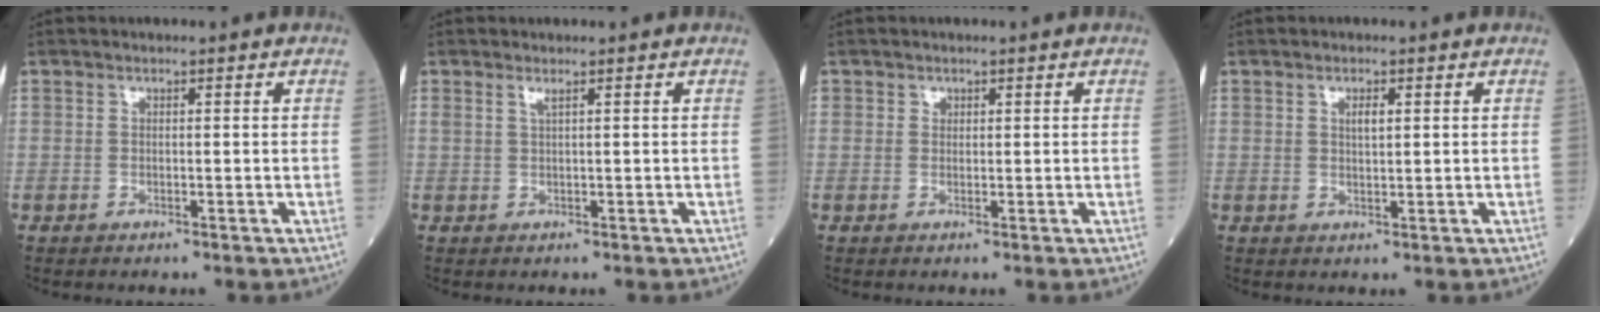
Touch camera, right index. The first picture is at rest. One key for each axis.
{"total": 0.8, "fx": 0.6, "fy": -0.1, "fz": 0.6, "tx": -0.020, "ty": 0.004, "tz": 0.018}
{"total": 0.8, "fx": 0.4, "fy": 0.7, "fz": 0.1, "tx": 0.004, "ty": 0.004, "tz": 0.010}
{"total": 1.6, "fx": 0.6, "fy": 0.5, "fz": 1.4, "tx": -0.022, "ty": -0.001, "tz": 0.010}